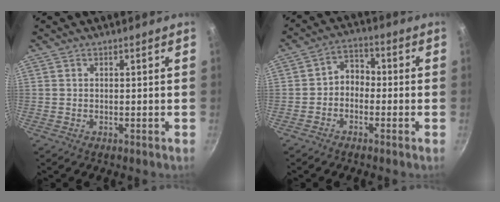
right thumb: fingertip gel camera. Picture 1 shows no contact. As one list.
[{"total": 4.8, "force": [-1.4, 3.7, 2.7], "torque": [-0.022, 0.030, -0.035]}]